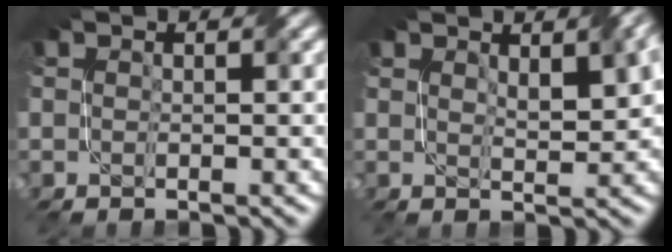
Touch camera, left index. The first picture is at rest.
{"total": 3.6, "force": [1.9, 1.0, 2.9], "torque": [-0.047, 0.003, 0.034]}